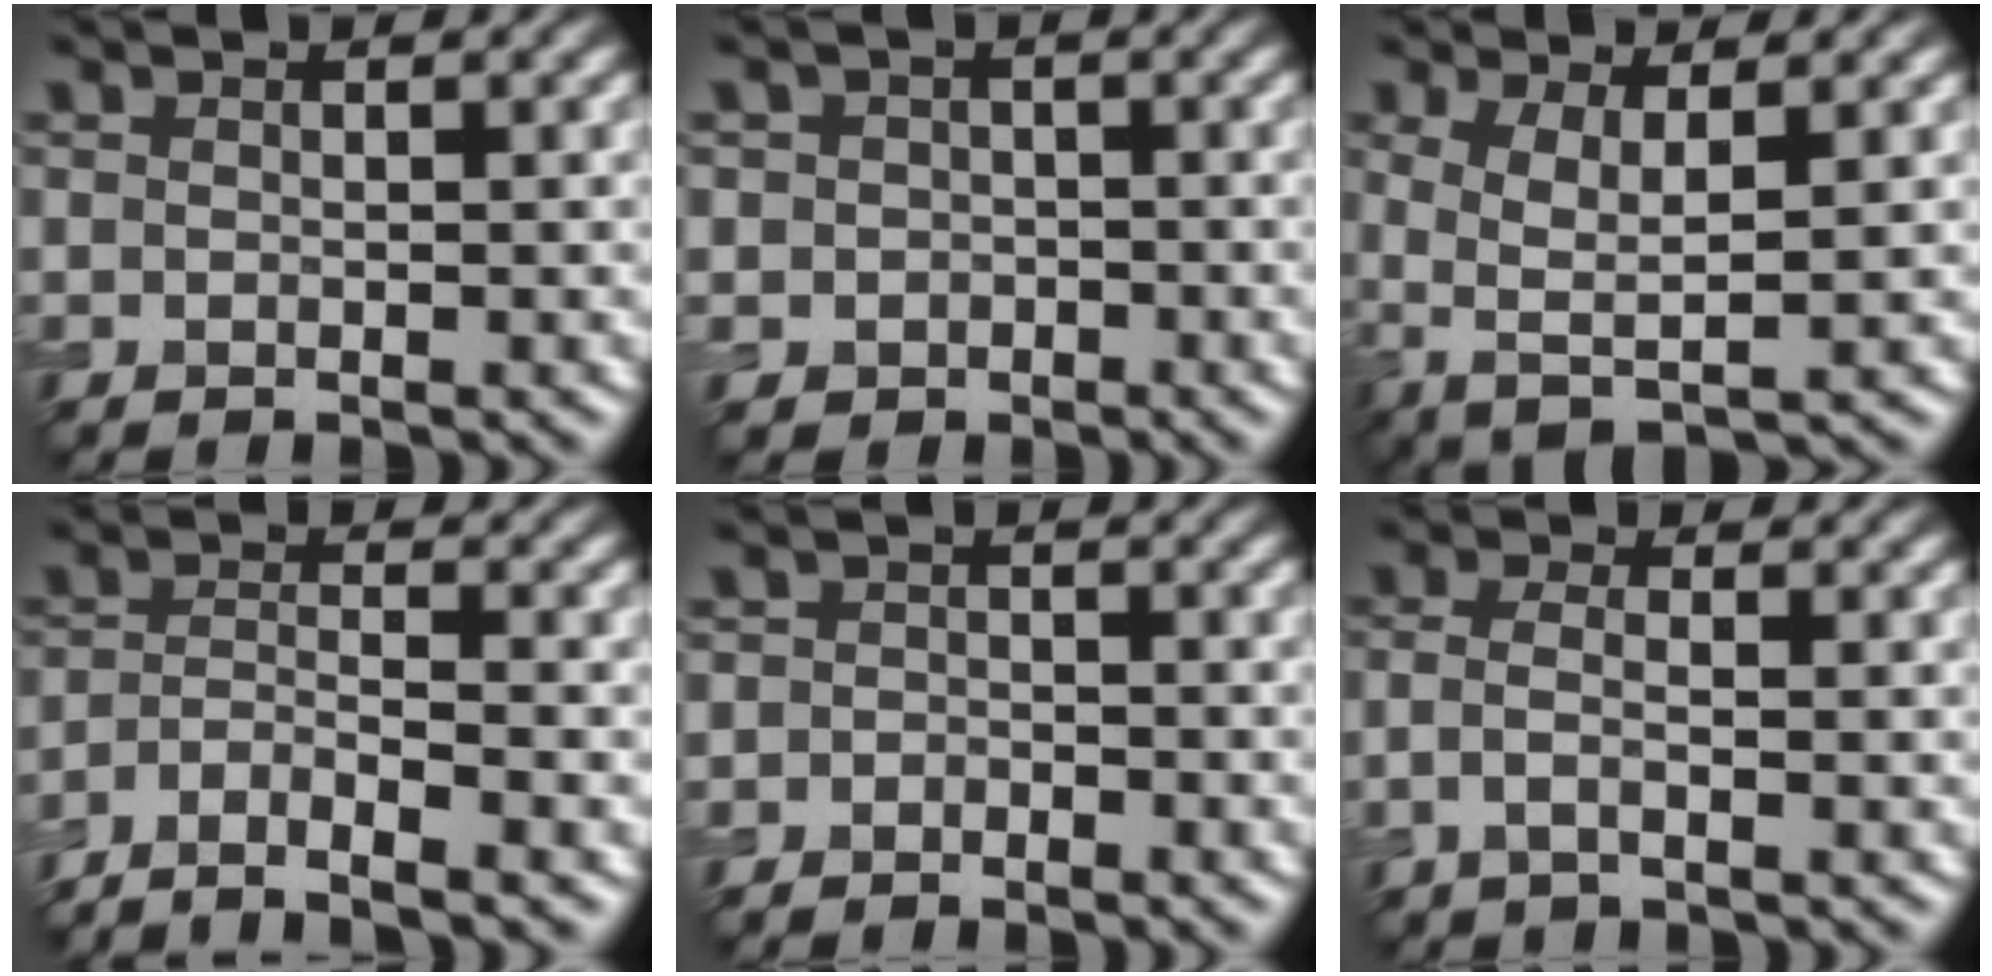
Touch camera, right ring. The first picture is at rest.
{"total": 2.5, "force": [-0.5, 2.4, 0.4], "torque": [0.017, 0.000, -0.016]}
{"total": 3.7, "force": [0.1, 1.2, 3.5], "torque": [-0.071, -0.005, 0.000]}
{"total": 5.7, "force": [-4.3, 1.4, 3.5], "torque": [-0.059, -0.004, -0.083]}
{"total": 1.4, "force": [-1.1, 0.9, 0.1], "torque": [0.003, 0.004, -0.022]}
{"total": 2.0, "force": [-0.7, 0.7, 1.7], "torque": [-0.039, 0.001, -0.022]}